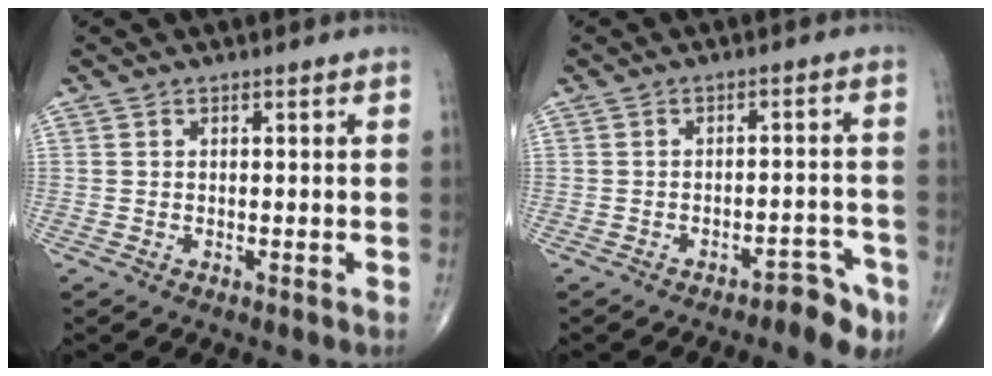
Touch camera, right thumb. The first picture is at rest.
{"total": 5.8, "force": [-4.1, 2.4, 3.4], "torque": [-0.029, 0.038, -0.051]}